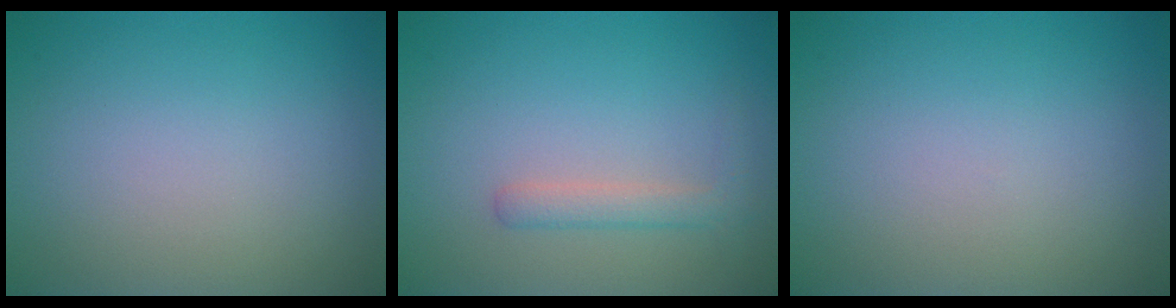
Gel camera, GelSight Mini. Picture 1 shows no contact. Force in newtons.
{"total": 1.8, "press": 1.8, "slide": 0.1}
{"total": 0.0}